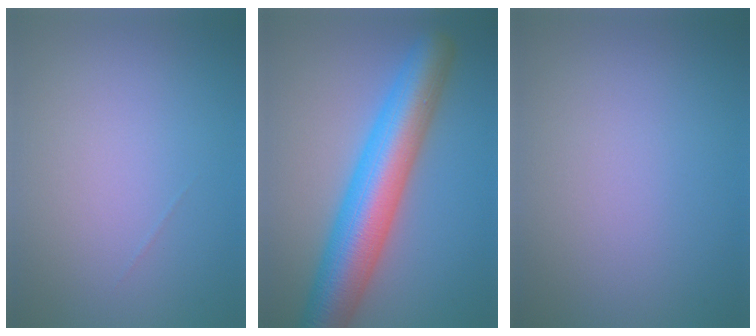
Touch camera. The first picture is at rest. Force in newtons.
{"total": 9.6, "press": 9.5, "slide": 0.4}
{"total": 0.0}